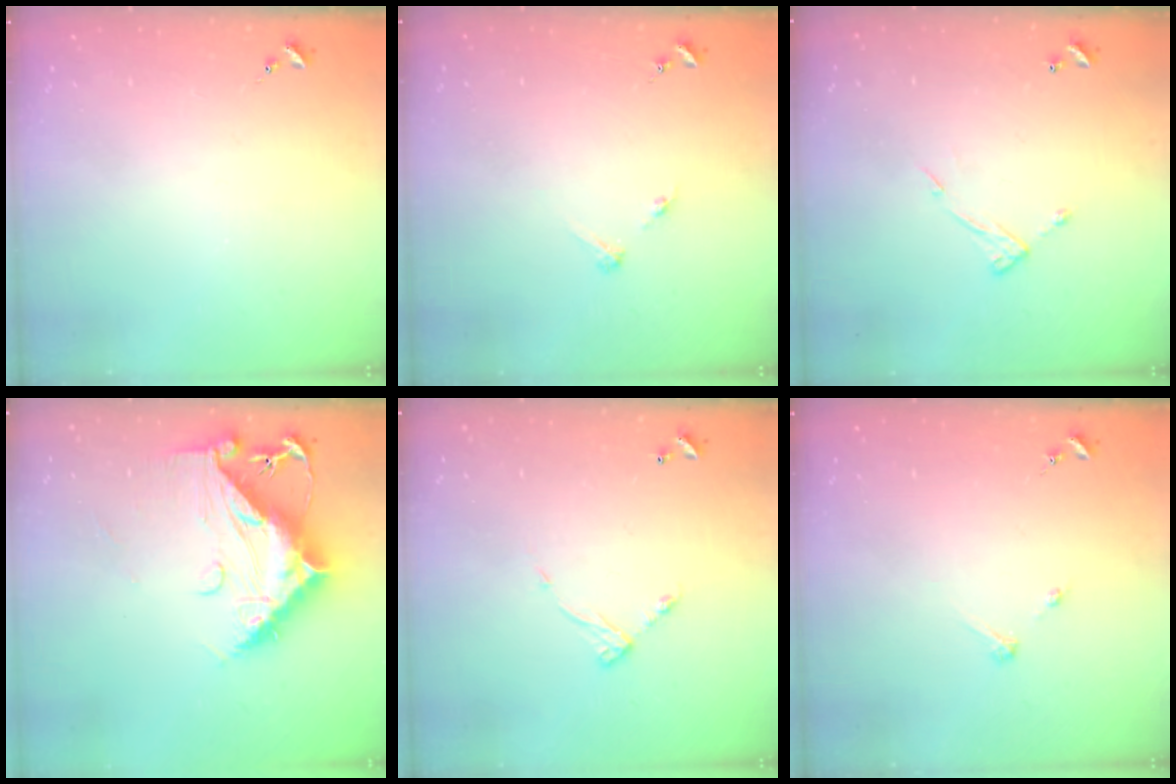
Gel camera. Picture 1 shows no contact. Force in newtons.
{"total": 3.2, "press": 3.1, "slide": 0.4}
{"total": 7.0, "press": 7.0, "slide": 0.4}
{"total": 15.4, "press": 15.3, "slide": 1.6}
{"total": 7.1, "press": 7.1, "slide": 0.5}
{"total": 2.7, "press": 2.7, "slide": 0.3}